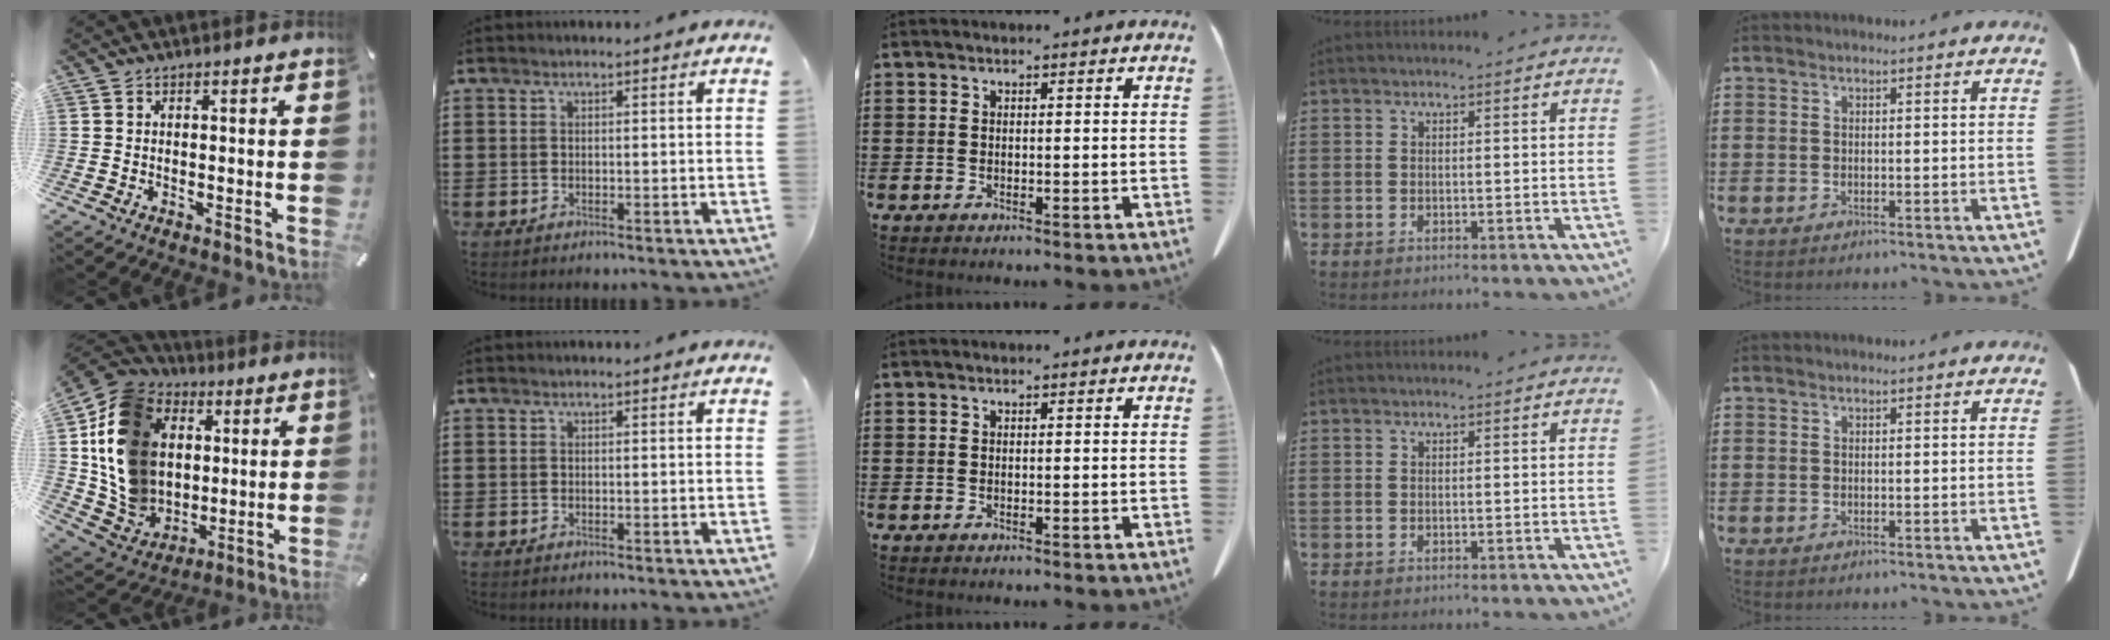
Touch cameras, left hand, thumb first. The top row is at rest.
{"thumb": {"total": 18.2, "force": [2.8, 15.8, 8.5], "torque": [-0.186, -0.008, 0.060]}}